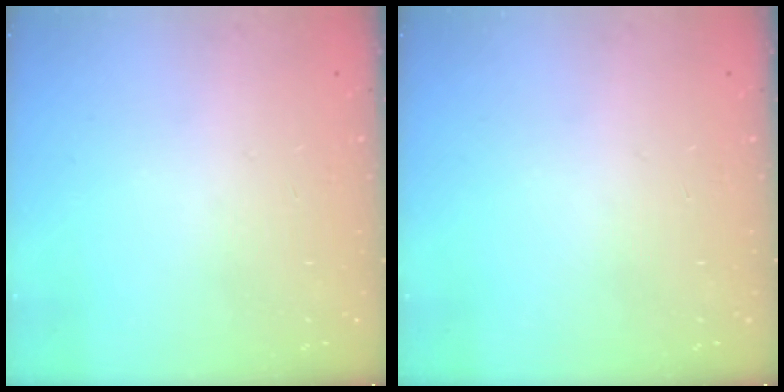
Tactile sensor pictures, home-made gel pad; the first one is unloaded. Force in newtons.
{"total": 0.0}